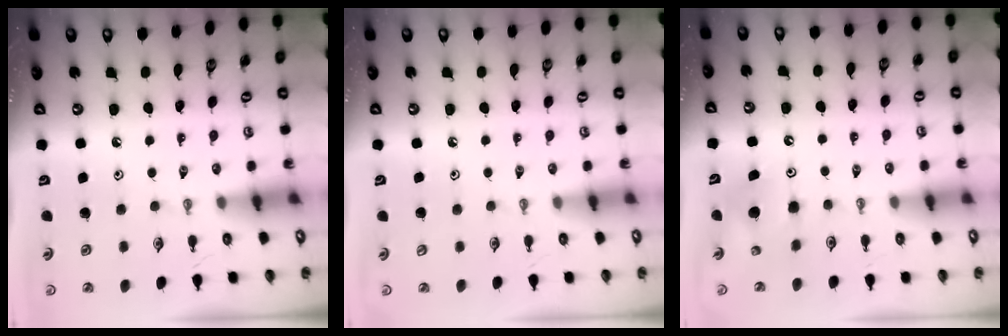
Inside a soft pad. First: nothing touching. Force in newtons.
{"total": 1.0, "press": 0.2, "slide": 1.0}
{"total": 7.8, "press": 7.8, "slide": 0.9}